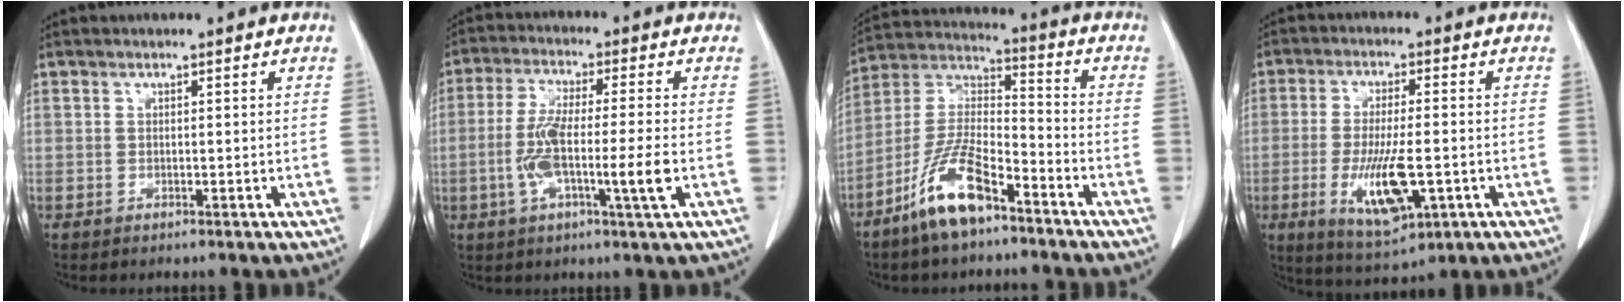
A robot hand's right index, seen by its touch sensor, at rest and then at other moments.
{"total": 10.1, "force": [-2.2, 0.3, 9.8], "torque": [-0.185, -0.006, -0.044]}
{"total": 12.4, "force": [-8.0, 3.4, 8.8], "torque": [-0.188, -0.004, -0.155]}
{"total": 10.4, "force": [-2.7, 2.9, 9.6], "torque": [-0.182, -0.017, -0.035]}